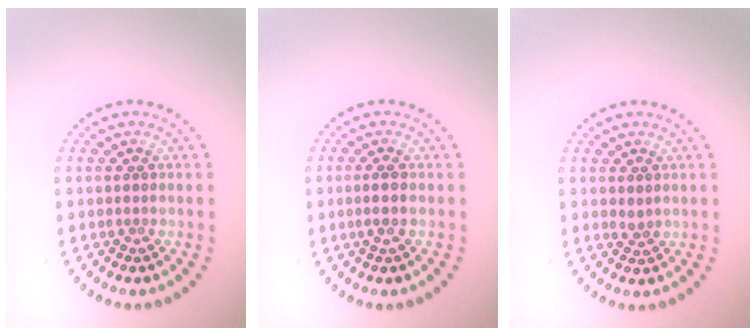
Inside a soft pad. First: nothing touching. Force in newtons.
{"total": 1.5, "press": 1.2, "slide": 0.8}
{"total": 0.7, "press": 0.6, "slide": 0.4}